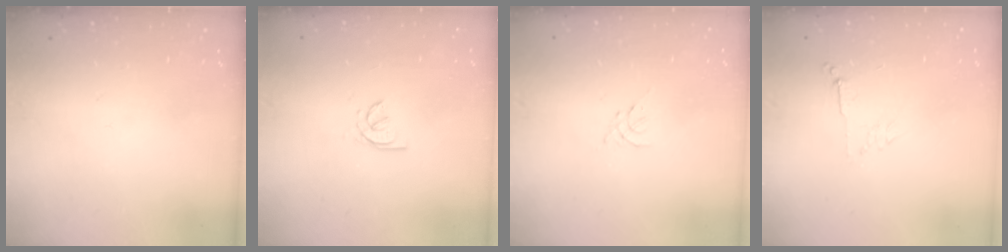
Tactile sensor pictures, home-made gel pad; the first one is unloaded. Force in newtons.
{"total": 1.4, "press": 1.3, "slide": 0.4}
{"total": 0.0}
{"total": 4.0, "press": 4.0, "slide": 0.6}